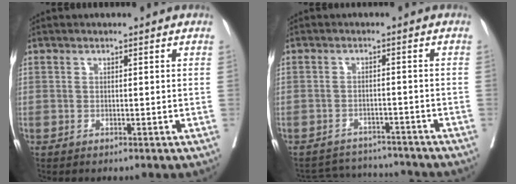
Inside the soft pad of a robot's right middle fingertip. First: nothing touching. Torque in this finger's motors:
{"motor_torque": [-0.60, -0.60, -0.23, -0.07]}